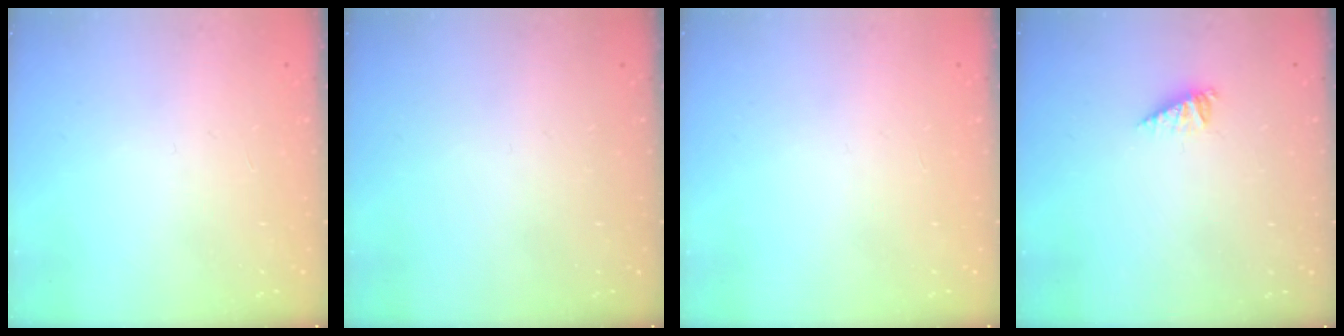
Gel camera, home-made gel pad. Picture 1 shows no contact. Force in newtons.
{"total": 0.0}
{"total": 0.0}
{"total": 2.9, "press": 2.8, "slide": 0.2}